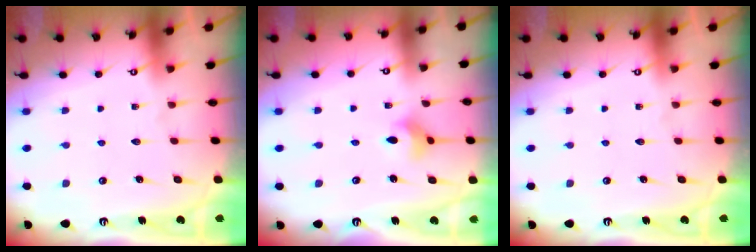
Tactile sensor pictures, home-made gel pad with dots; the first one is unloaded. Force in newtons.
{"total": 4.6, "press": 4.5, "slide": 0.9}
{"total": 0.0}